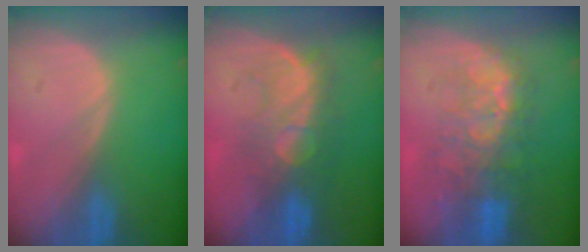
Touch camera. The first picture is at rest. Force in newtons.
{"total": 8.1, "press": 7.9, "slide": 1.8}
{"total": 9.9, "press": 8.5, "slide": 5.1}